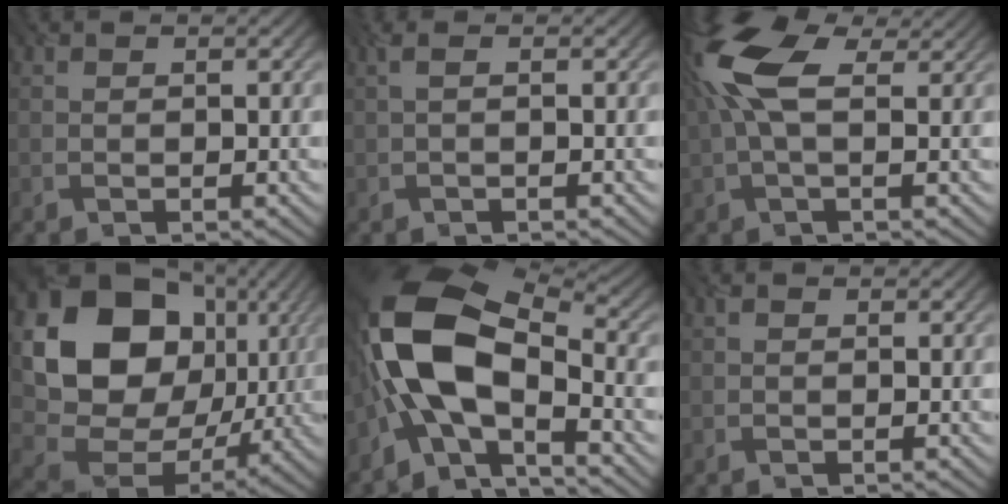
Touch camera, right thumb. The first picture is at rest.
{"total": 1.1, "force": [0.1, 0.0, 1.1], "torque": [-0.021, 0.007, -0.001]}
{"total": 9.9, "force": [3.0, 4.2, 8.4], "torque": [-0.205, 0.023, 0.049]}
{"total": 17.9, "force": [4.3, 14.4, 9.7], "torque": [-0.210, -0.012, 0.096]}
{"total": 14.7, "force": [-3.1, 7.9, 12.1], "torque": [-0.249, 0.003, -0.069]}
{"total": 0.0}